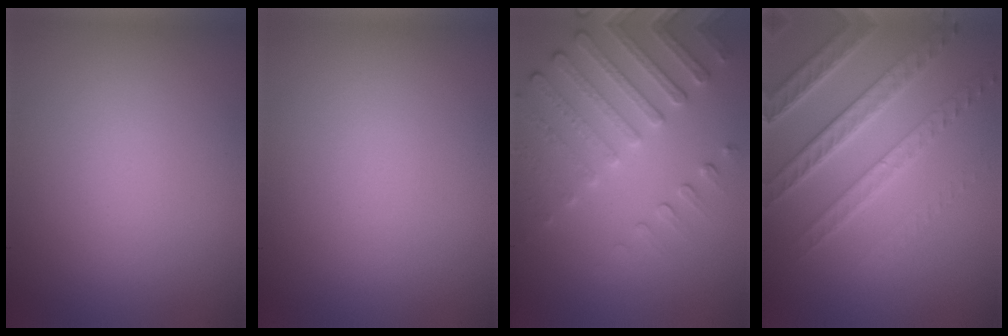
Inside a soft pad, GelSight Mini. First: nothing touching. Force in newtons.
{"total": 0.0}
{"total": 4.7, "press": 3.7, "slide": 2.9}
{"total": 5.1, "press": 4.4, "slide": 2.5}